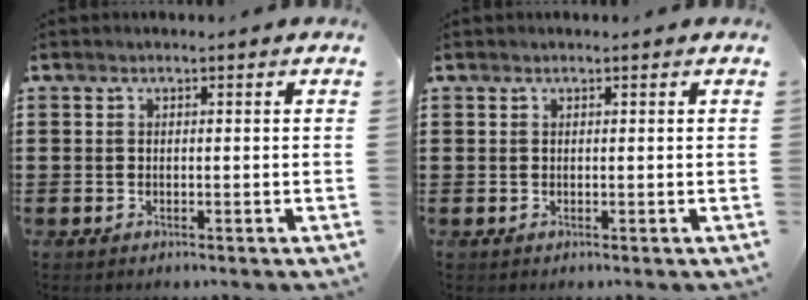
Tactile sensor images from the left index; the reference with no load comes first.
{"total": 0.0}